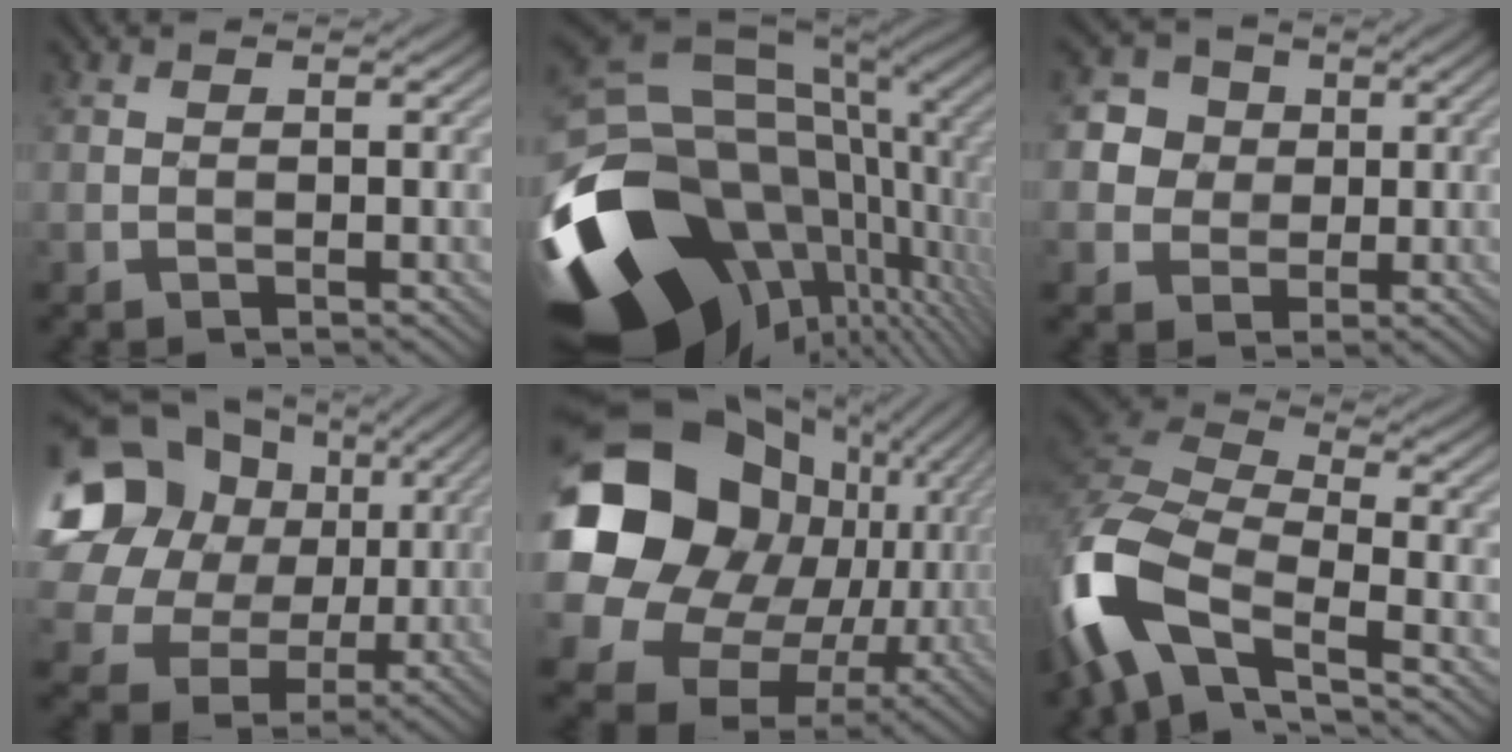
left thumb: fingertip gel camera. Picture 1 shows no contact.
{"total": 20.4, "force": [-6.0, 13.3, 14.3], "torque": [-0.326, -0.027, -0.093]}
{"total": 4.5, "force": [0.9, 4.3, 1.3], "torque": [-0.052, 0.009, 0.002]}
{"total": 19.0, "force": [6.2, 15.9, 8.5], "torque": [-0.269, 0.039, 0.125]}
{"total": 24.8, "force": [2.0, 21.0, 13.1], "torque": [-0.317, -0.044, 0.045]}
{"total": 13.6, "force": [-6.7, 6.6, 9.8], "torque": [-0.245, -0.011, -0.146]}